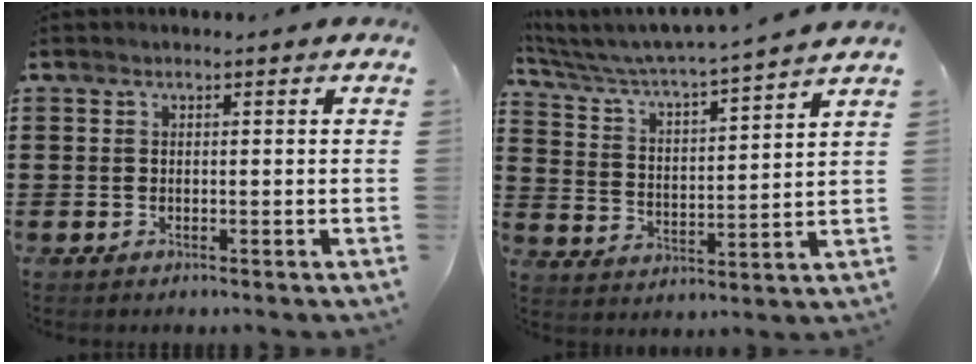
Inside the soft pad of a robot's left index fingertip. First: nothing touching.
{"total": 3.7, "force": [3.5, -0.5, 1.0], "torque": [-0.044, -0.037, 0.047]}